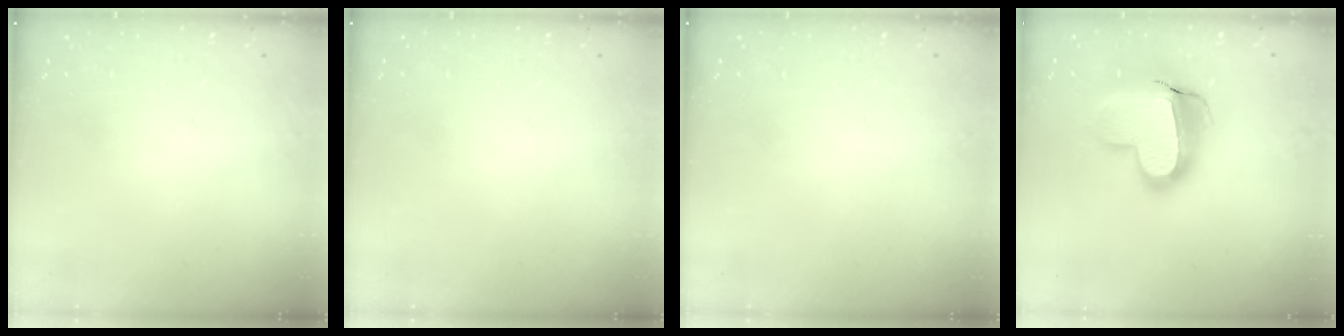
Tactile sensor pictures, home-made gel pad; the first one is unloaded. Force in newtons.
{"total": 0.0}
{"total": 0.0}
{"total": 19.2, "press": 19.2, "slide": 1.5}